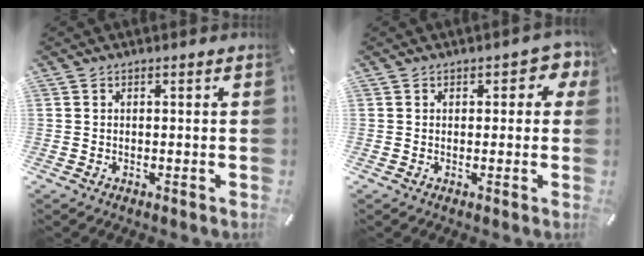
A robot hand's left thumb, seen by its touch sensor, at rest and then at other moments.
{"total": 3.3, "force": [1.0, 2.2, 2.2], "torque": [-0.014, -0.001, 0.010]}